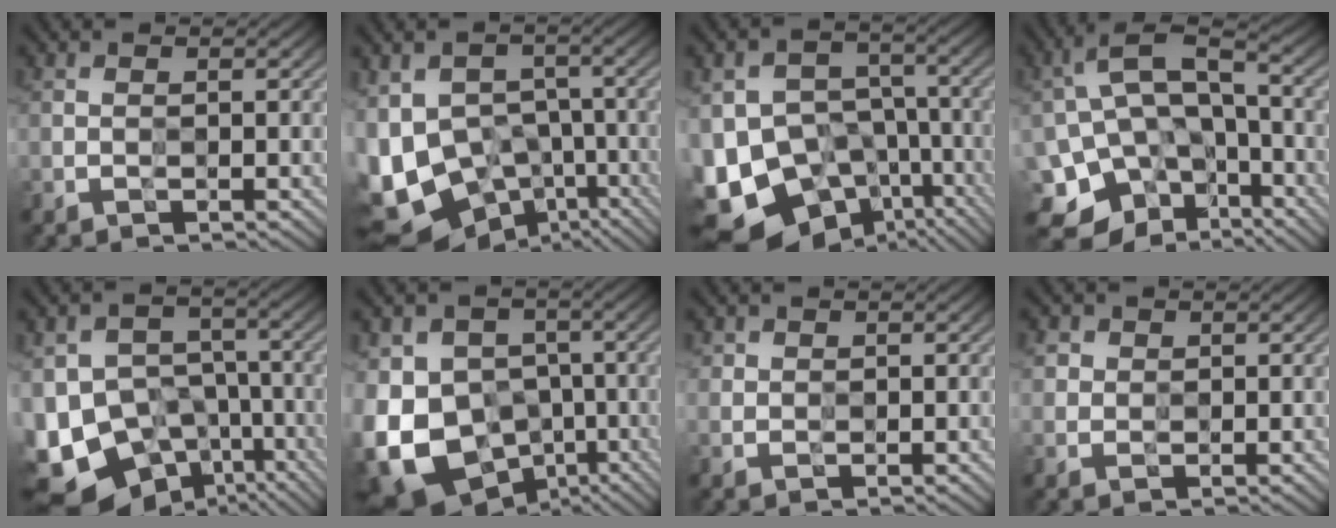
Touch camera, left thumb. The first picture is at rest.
{"total": 13.5, "force": [-4.5, 10.1, 7.7], "torque": [-0.195, -0.012, -0.047]}
{"total": 16.0, "force": [-7.7, 11.8, 7.6], "torque": [-0.191, -0.031, -0.093]}
{"total": 15.0, "force": [-6.0, 10.6, 8.8], "torque": [-0.204, -0.021, -0.071]}
{"total": 14.5, "force": [-7.2, 10.5, 6.8], "torque": [-0.176, -0.030, -0.089]}
{"total": 17.0, "force": [-6.0, 13.2, 8.9], "torque": [-0.227, -0.024, -0.100]}
{"total": 1.1, "force": [0.6, 0.9, 0.1], "torque": [0.000, -0.001, 0.013]}
{"total": 2.0, "force": [0.9, 1.7, 0.5], "torque": [-0.015, -0.004, 0.018]}